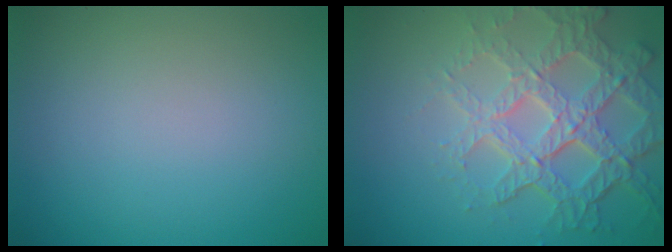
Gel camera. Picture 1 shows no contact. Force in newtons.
{"total": 7.3, "press": 5.2, "slide": 5.2}